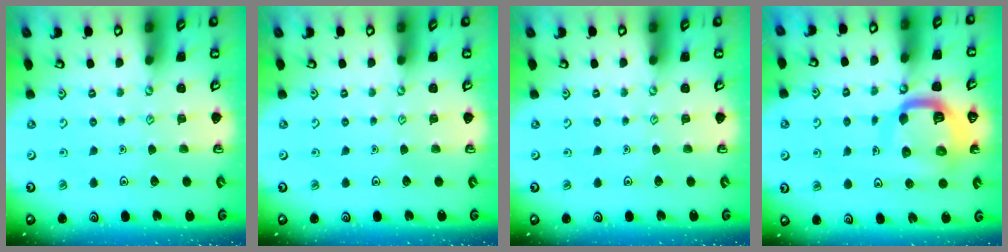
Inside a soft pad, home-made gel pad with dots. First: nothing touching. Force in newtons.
{"total": 0.0}
{"total": 0.0}
{"total": 13.3, "press": 13.2, "slide": 1.6}